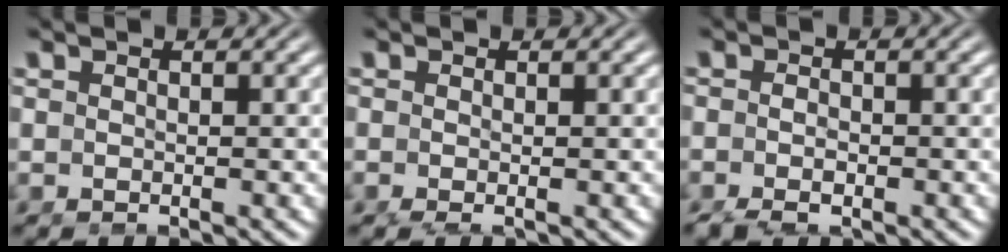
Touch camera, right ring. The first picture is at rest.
{"total": 1.2, "force": [-0.7, 0.6, 0.7], "torque": [-0.020, -0.012, -0.006]}
{"total": 3.2, "force": [-2.1, 1.9, 1.5], "torque": [-0.037, -0.014, -0.032]}